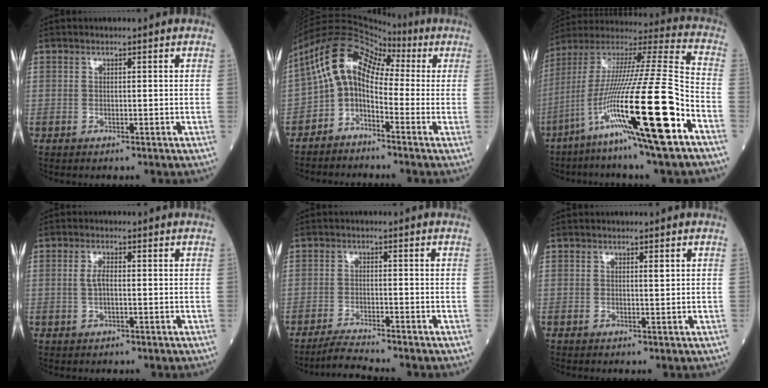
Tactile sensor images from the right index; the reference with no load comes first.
{"total": 8.8, "force": [-0.6, 5.7, 6.7], "torque": [-0.124, 0.044, -0.023]}
{"total": 24.0, "force": [-10.0, 0.0, 21.8], "torque": [-0.404, -0.035, -0.187]}
{"total": 2.1, "force": [0.0, 0.6, 2.0], "torque": [-0.046, 0.001, 0.000]}
{"total": 3.6, "force": [-3.4, -1.1, 0.7], "torque": [-0.025, -0.022, -0.063]}
{"total": 0.7, "force": [0.3, 0.1, 0.6], "torque": [-0.013, -0.002, 0.005]}